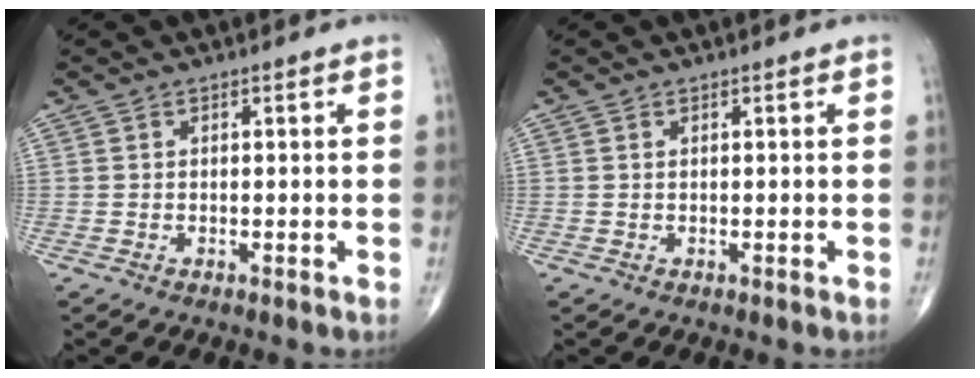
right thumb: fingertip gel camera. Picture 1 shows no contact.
{"total": 0.0}